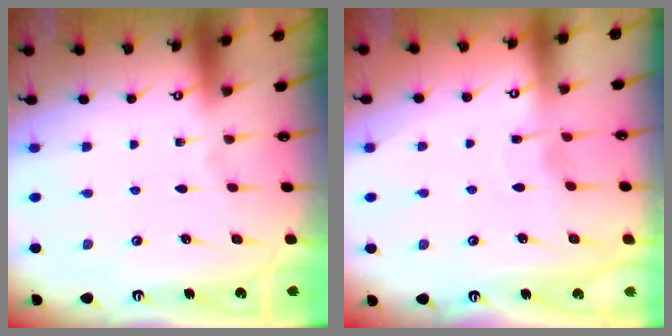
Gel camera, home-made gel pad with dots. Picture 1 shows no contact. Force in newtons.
{"total": 1.8, "press": 1.7, "slide": 0.3}